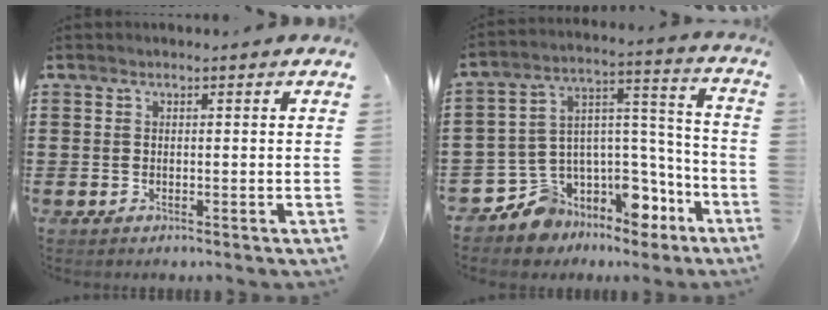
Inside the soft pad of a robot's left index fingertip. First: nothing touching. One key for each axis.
{"total": 9.5, "fx": -7.7, "fy": 5.3, "fz": 1.7, "tx": -0.041, "ty": 0.003, "tz": -0.135}